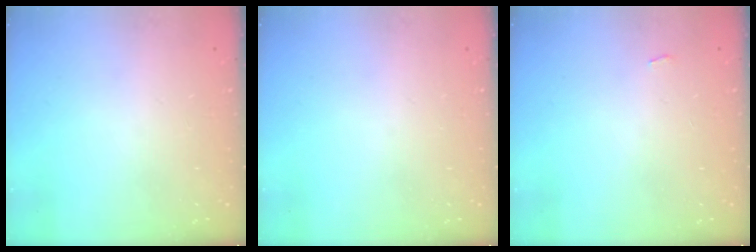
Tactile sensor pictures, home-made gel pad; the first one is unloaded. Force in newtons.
{"total": 0.0}
{"total": 2.3, "press": 2.3, "slide": 0.3}